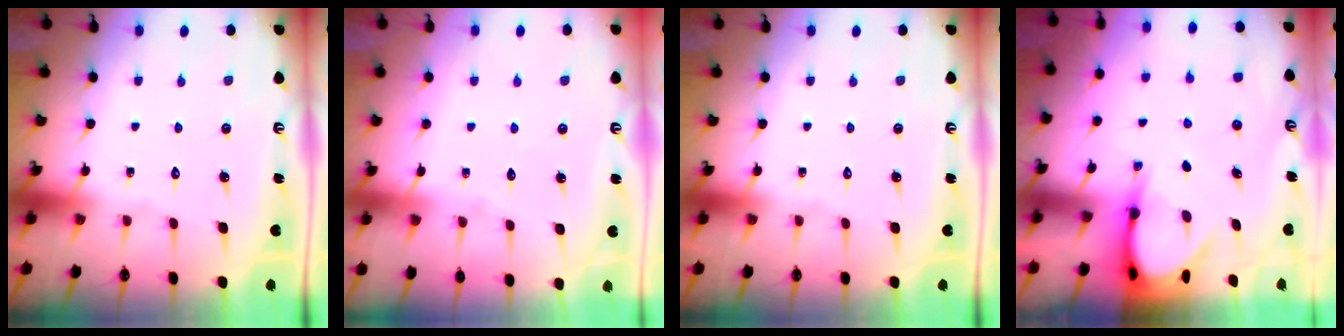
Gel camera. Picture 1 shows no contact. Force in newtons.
{"total": 3.7, "press": 3.7, "slide": 0.4}
{"total": 0.0}
{"total": 5.4, "press": 5.4, "slide": 0.5}